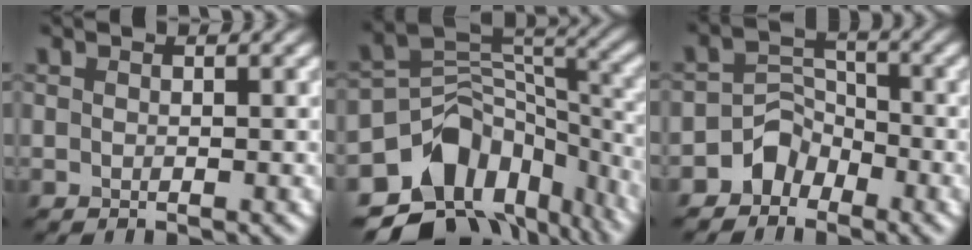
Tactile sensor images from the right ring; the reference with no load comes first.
{"total": 13.5, "force": [-8.0, 9.3, 5.7], "torque": [-0.116, 0.004, -0.105]}
{"total": 3.1, "force": [-2.1, 2.1, 0.6], "torque": [0.005, 0.011, -0.041]}